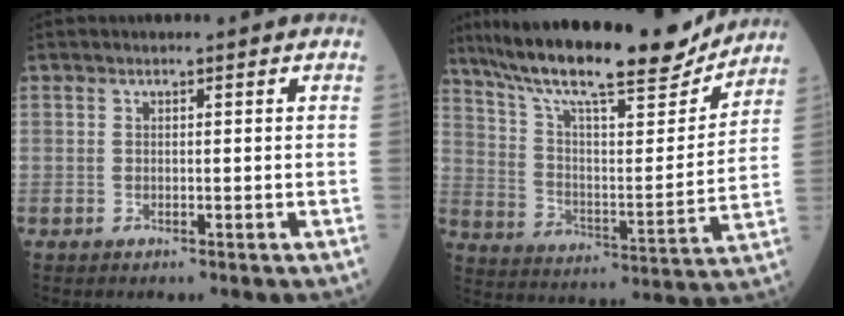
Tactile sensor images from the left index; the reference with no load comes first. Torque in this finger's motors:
{"motor_torque": [0.95, -1.19, 0.79, 0.20]}